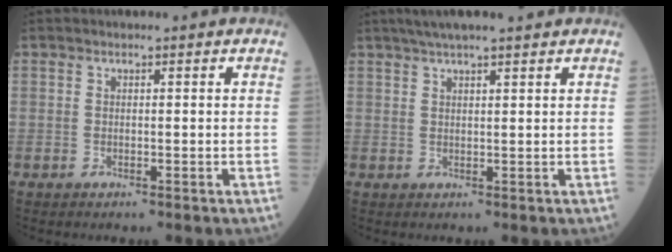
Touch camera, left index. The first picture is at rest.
{"total": 7.3, "force": [5.8, 0.3, 4.3], "torque": [-0.066, 0.033, 0.090]}